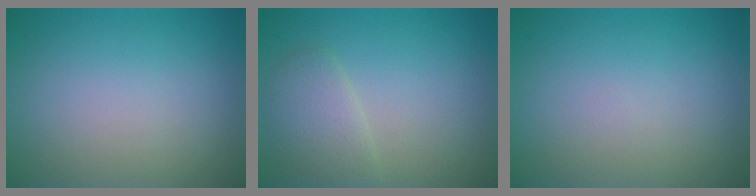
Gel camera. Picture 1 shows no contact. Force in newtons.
{"total": 2.6, "press": 2.6, "slide": 0.2}
{"total": 0.0}